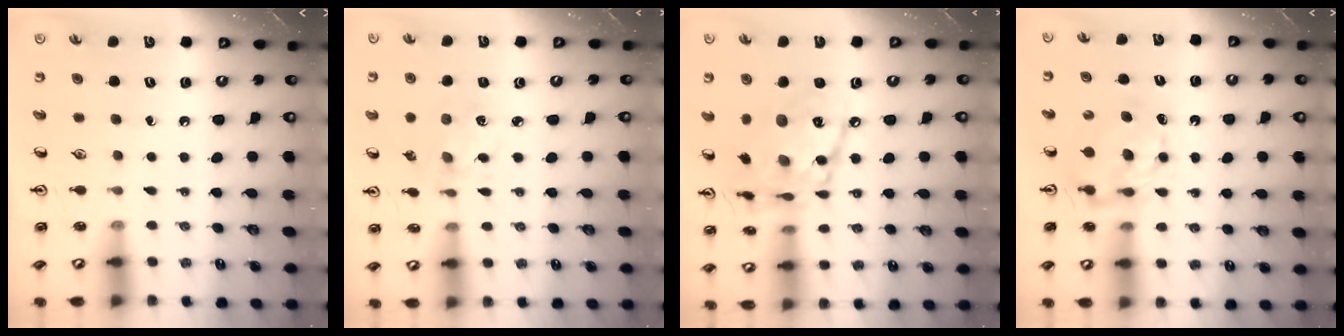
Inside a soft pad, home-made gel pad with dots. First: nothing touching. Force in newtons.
{"total": 2.1, "press": 2.0, "slide": 0.6}
{"total": 18.8, "press": 18.7, "slide": 1.4}
{"total": 7.5, "press": 7.5, "slide": 0.6}